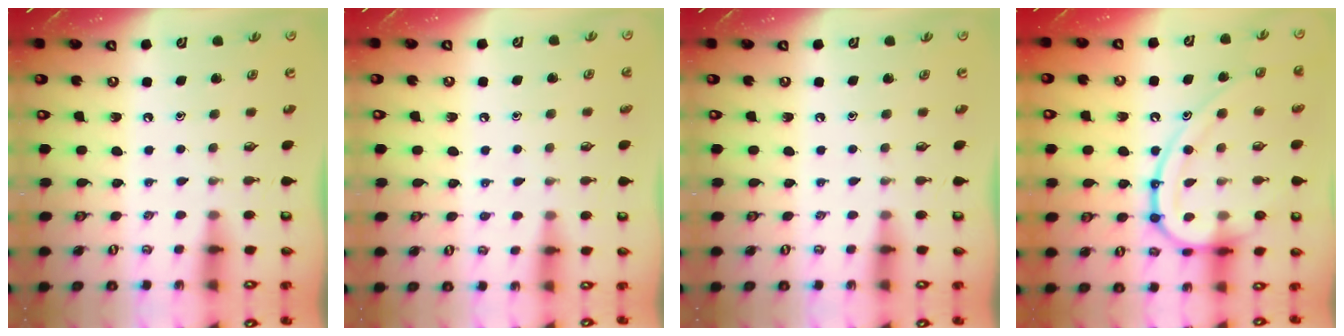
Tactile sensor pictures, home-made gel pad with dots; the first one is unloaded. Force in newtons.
{"total": 3.8, "press": 3.8, "slide": 0.4}
{"total": 0.0}
{"total": 18.6, "press": 18.6, "slide": 1.2}